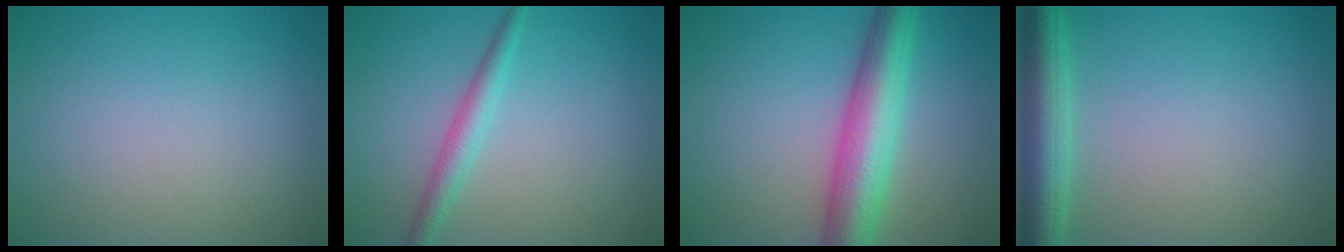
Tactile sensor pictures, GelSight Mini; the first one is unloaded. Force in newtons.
{"total": 2.3, "press": 2.3, "slide": 0.0}
{"total": 7.3, "press": 7.3, "slide": 0.1}
{"total": 4.9, "press": 4.9, "slide": 0.2}